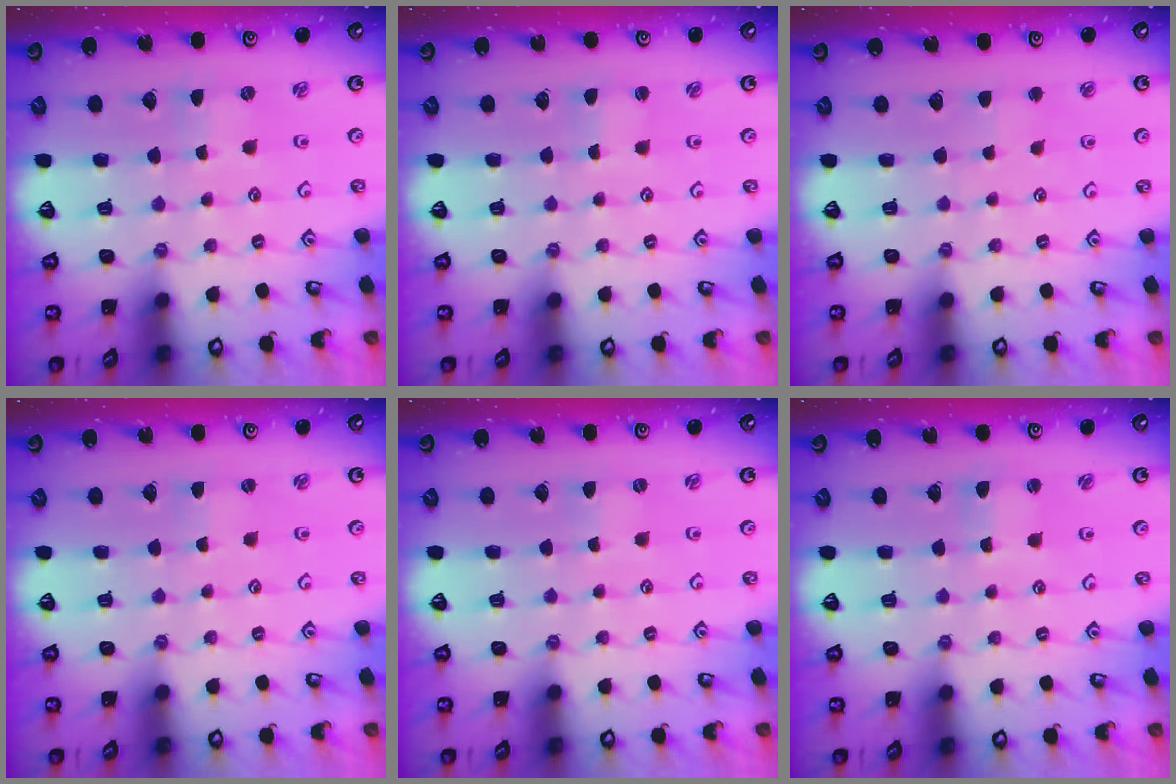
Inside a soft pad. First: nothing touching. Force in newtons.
{"total": 0.9, "press": 0.9, "slide": 0.0}
{"total": 2.1, "press": 2.0, "slide": 0.4}
{"total": 1.0, "press": 1.0, "slide": 0.1}
{"total": 0.0}
{"total": 2.1, "press": 2.1, "slide": 0.4}